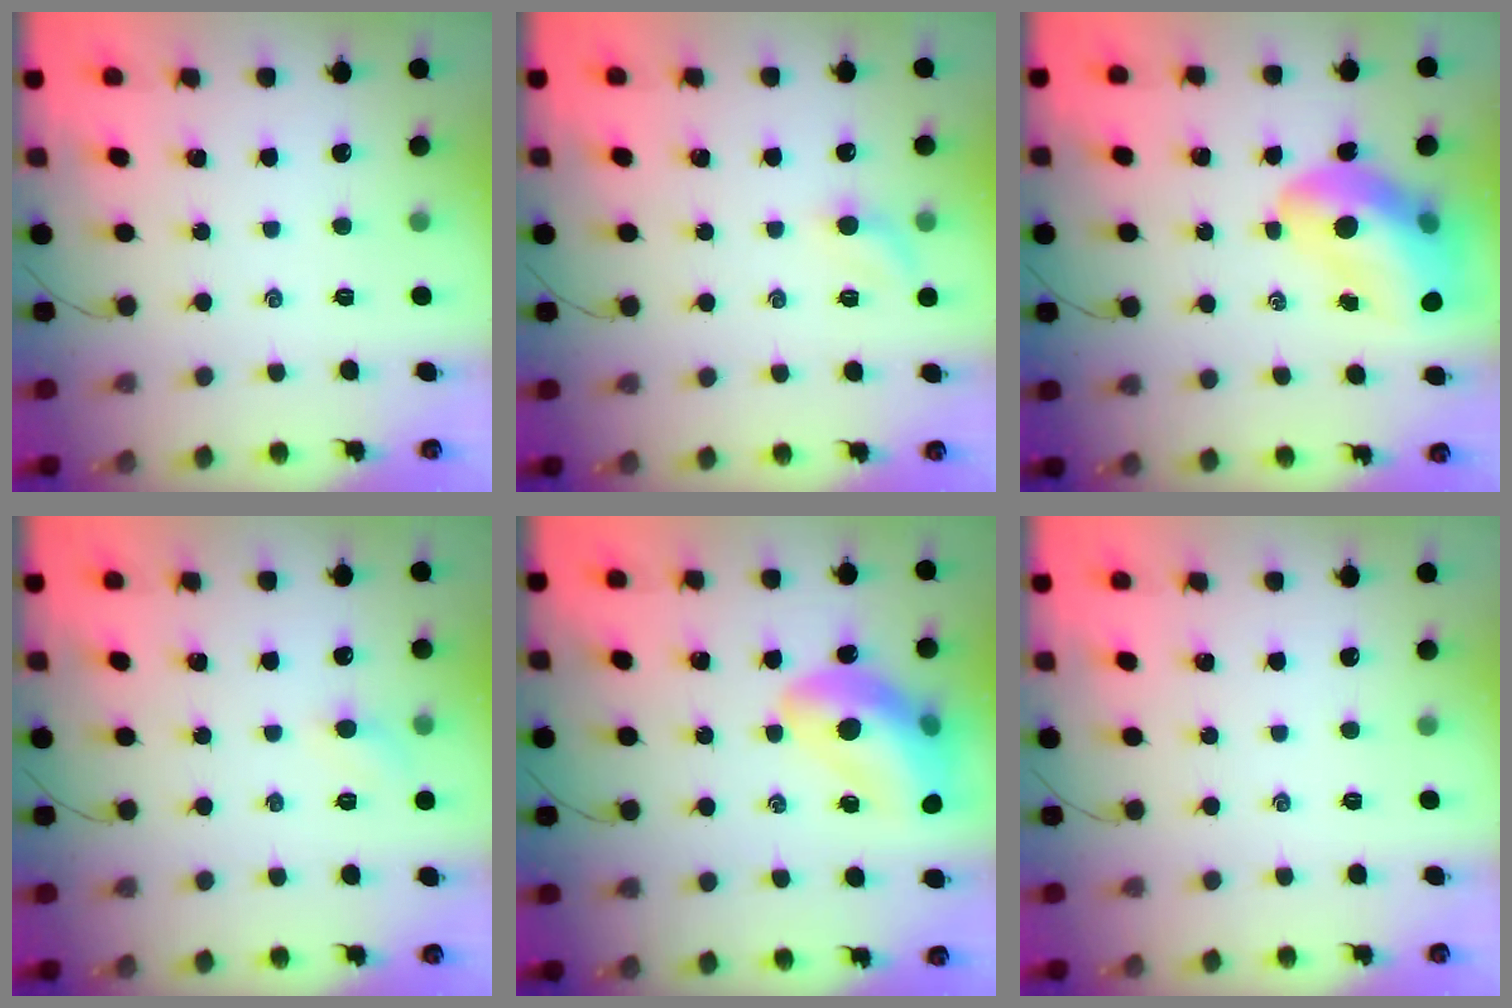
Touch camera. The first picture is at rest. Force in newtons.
{"total": 6.5, "press": 6.3, "slide": 1.4}
{"total": 16.0, "press": 15.3, "slide": 4.7}
{"total": 4.3, "press": 4.0, "slide": 1.5}
{"total": 18.1, "press": 17.6, "slide": 4.2}
{"total": 0.0}